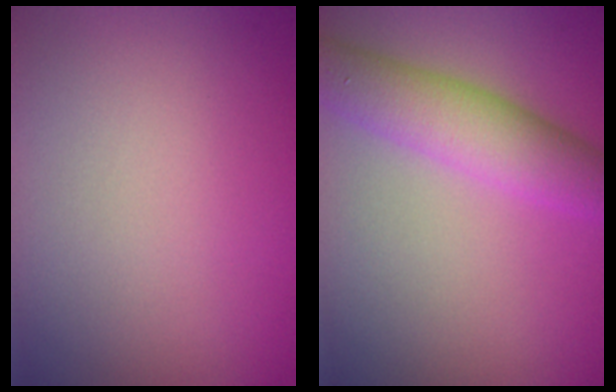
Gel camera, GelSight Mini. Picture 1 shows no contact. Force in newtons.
{"total": 5.1, "press": 5.1, "slide": 0.1}